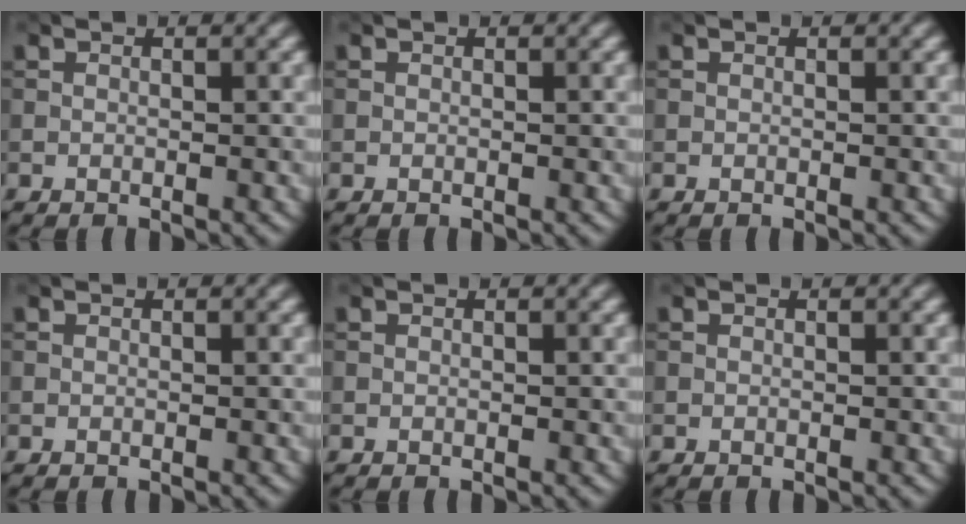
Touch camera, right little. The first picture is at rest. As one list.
[{"total": 0.0}, {"total": 0.0}, {"total": 0.0}, {"total": 0.0}, {"total": 0.0}]